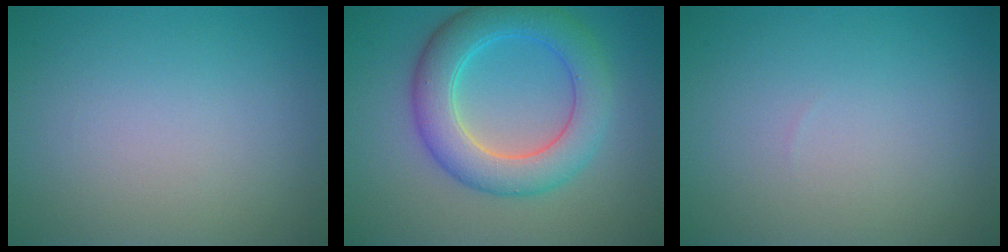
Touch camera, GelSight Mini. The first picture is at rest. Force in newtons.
{"total": 6.7, "press": 6.7, "slide": 0.2}
{"total": 0.0}